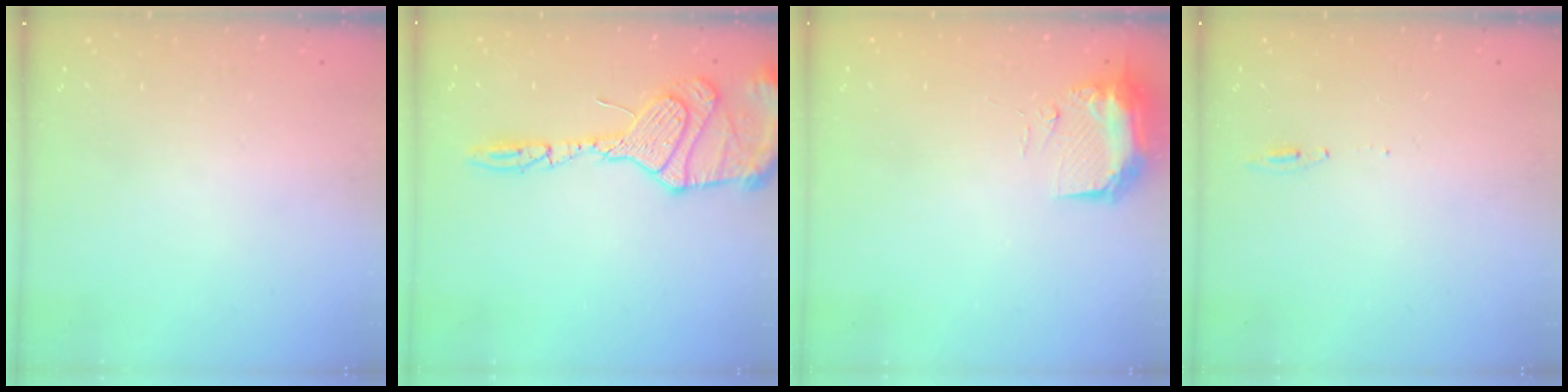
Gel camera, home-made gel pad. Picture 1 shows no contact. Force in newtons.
{"total": 18.6, "press": 18.4, "slide": 3.1}
{"total": 9.2, "press": 9.0, "slide": 1.5}
{"total": 4.8, "press": 4.6, "slide": 1.6}